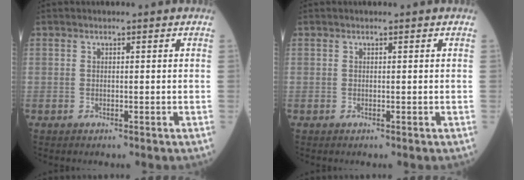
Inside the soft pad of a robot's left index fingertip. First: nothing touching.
{"total": 0.0}